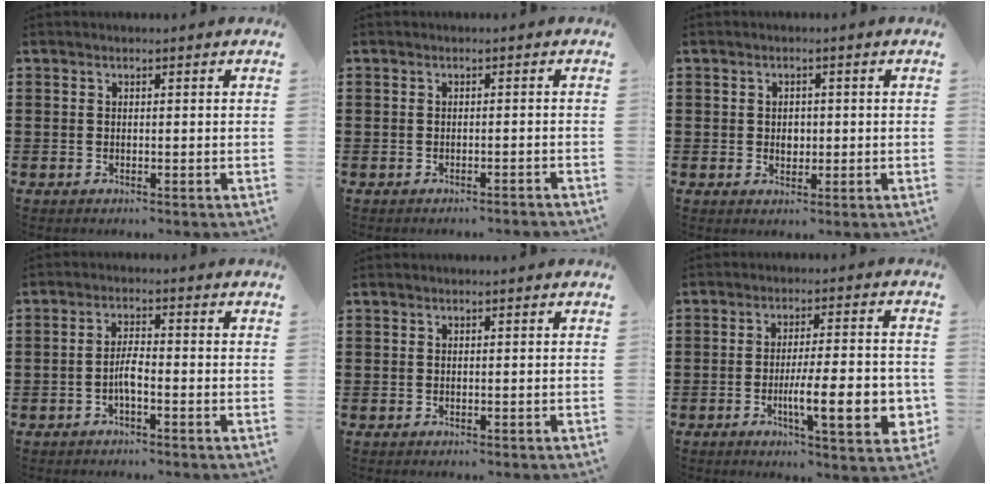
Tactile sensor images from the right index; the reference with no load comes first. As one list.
[{"total": 0.9, "force": [-0.8, -0.1, 0.3], "torque": [-0.007, 0.000, -0.016]}, {"total": 1.8, "force": [0.0, 1.2, 1.3], "torque": [-0.020, 0.000, -0.002]}, {"total": 3.0, "force": [-1.2, 0.5, 2.7], "torque": [-0.058, -0.003, -0.023]}, {"total": 0.0}, {"total": 11.5, "force": [-2.9, 2.5, 10.8], "torque": [-0.170, -0.012, -0.049]}]